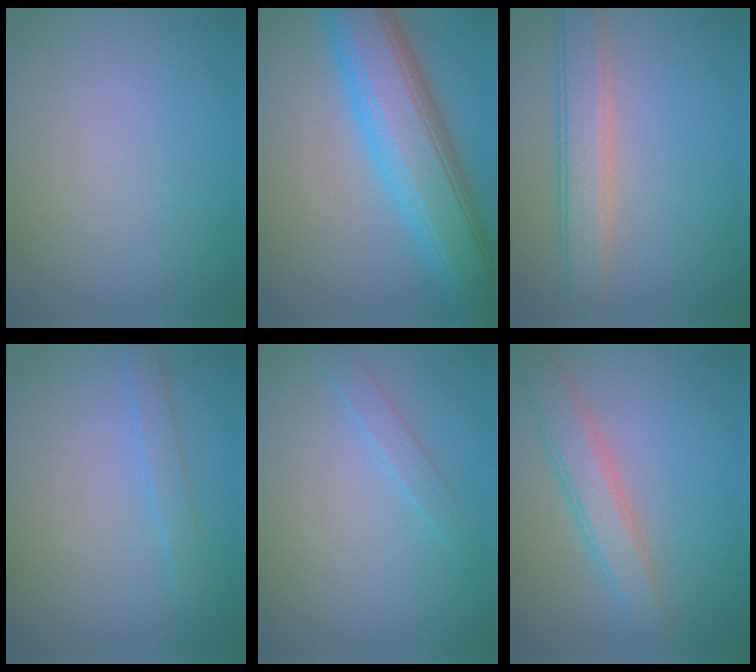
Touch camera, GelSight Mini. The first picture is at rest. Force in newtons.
{"total": 9.9, "press": 9.9, "slide": 0.2}
{"total": 4.0, "press": 4.0, "slide": 0.2}
{"total": 1.3, "press": 1.3, "slide": 0.1}
{"total": 1.3, "press": 1.3, "slide": 0.0}
{"total": 3.8, "press": 3.8, "slide": 0.1}